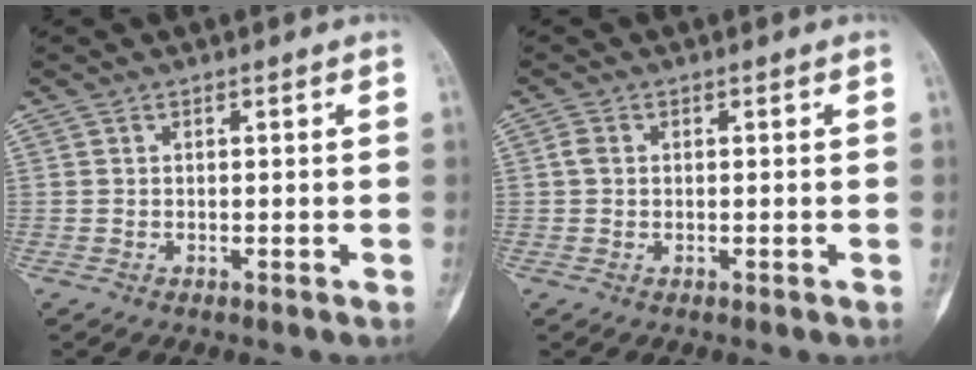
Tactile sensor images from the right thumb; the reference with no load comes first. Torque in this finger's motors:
{"motor_torque": [0.35, 0.04, 0.03, -0.31, 0.01]}